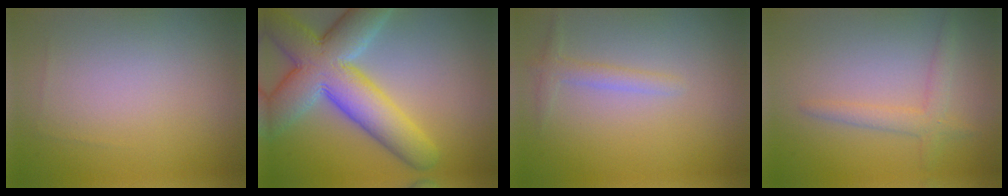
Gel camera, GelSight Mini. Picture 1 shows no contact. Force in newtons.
{"total": 10.5, "press": 10.5, "slide": 0.6}
{"total": 1.5, "press": 1.5, "slide": 0.0}
{"total": 1.3, "press": 1.3, "slide": 0.1}